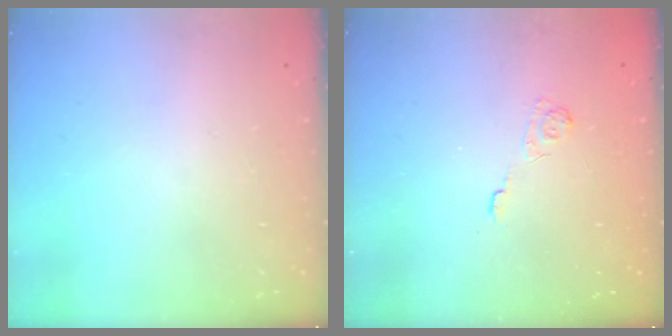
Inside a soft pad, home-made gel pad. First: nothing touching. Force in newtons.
{"total": 2.7, "press": 2.2, "slide": 1.5}